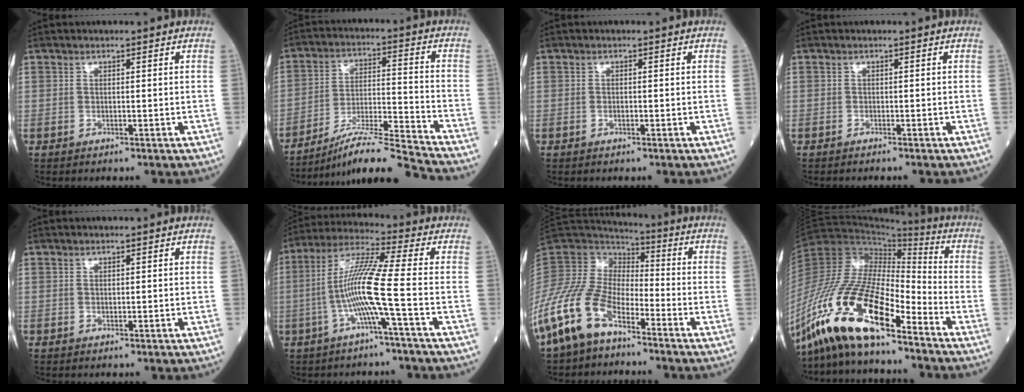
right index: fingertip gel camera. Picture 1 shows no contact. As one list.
[{"total": 13.5, "force": [-12.3, -2.4, 4.9], "torque": [-0.078, 0.010, -0.218]}, {"total": 0.5, "force": [-0.2, 0.3, 0.4], "torque": [-0.008, 0.000, -0.003]}, {"total": 1.3, "force": [-1.2, -0.1, 0.4], "torque": [-0.006, 0.000, -0.017]}, {"total": 0.0}, {"total": 10.1, "force": [-2.8, -1.5, 9.6], "torque": [-0.194, 0.010, -0.059]}, {"total": 14.0, "force": [-8.9, 6.3, 8.8], "torque": [-0.207, 0.007, -0.181]}, {"total": 19.8, "force": [-14.0, 3.9, 13.5], "torque": [-0.295, -0.017, -0.265]}]